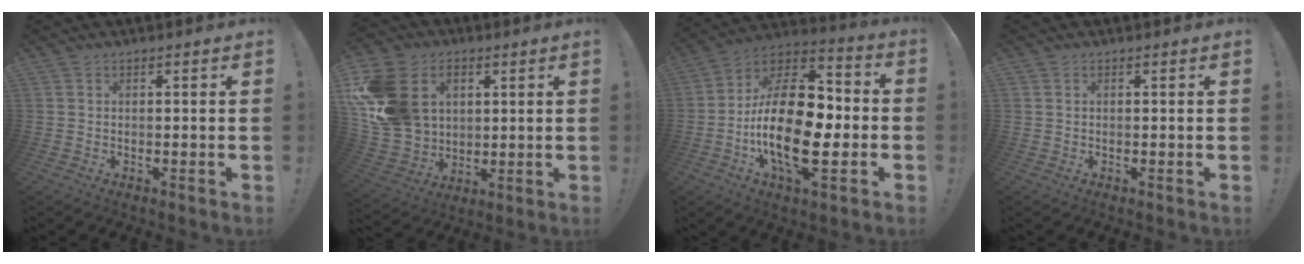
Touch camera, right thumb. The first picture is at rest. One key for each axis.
{"total": 20.6, "fx": 5.0, "fy": 16.3, "fz": 11.6, "tx": -0.216, "ty": -0.009, "tz": 0.106}
{"total": 25.1, "fx": -4.7, "fy": 13.0, "fz": 20.9, "tx": -0.384, "ty": 0.025, "tz": -0.072}
{"total": 0.0}